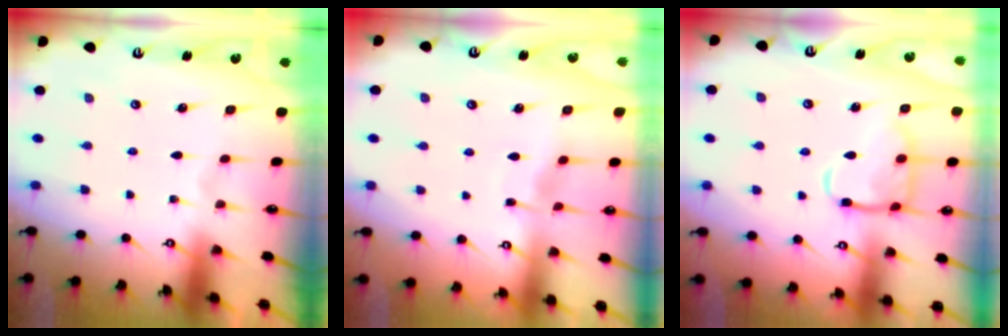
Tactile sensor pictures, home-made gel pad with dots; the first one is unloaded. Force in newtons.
{"total": 3.9, "press": 3.9, "slide": 0.5}
{"total": 13.8, "press": 13.8, "slide": 1.1}